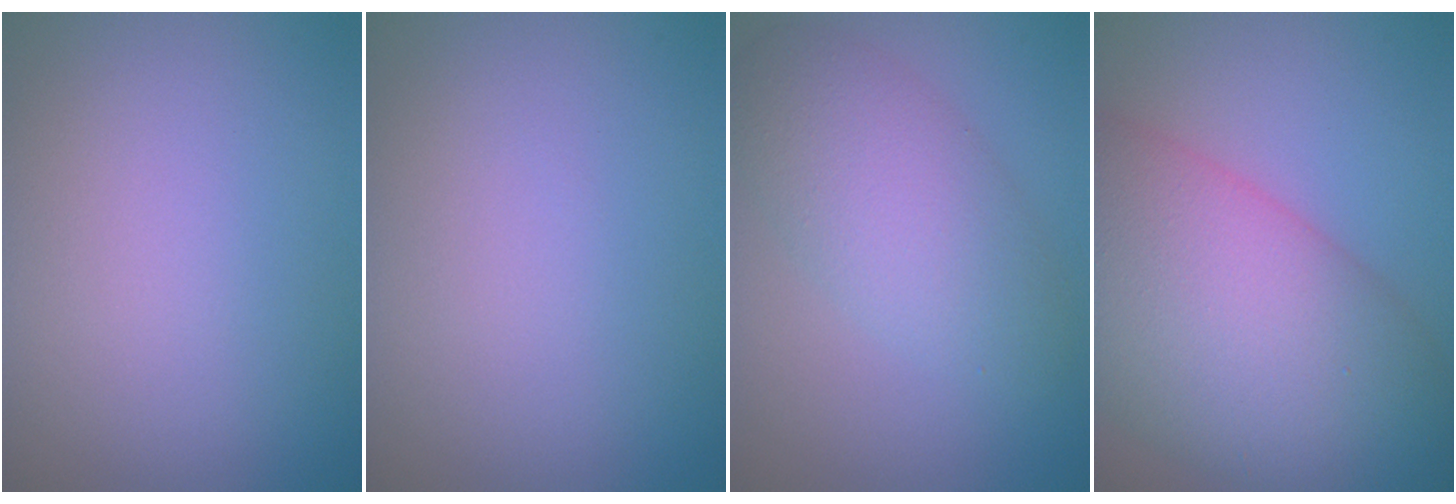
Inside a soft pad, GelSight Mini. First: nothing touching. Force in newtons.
{"total": 0.0}
{"total": 5.1, "press": 5.1, "slide": 0.3}
{"total": 13.0, "press": 13.0, "slide": 0.6}